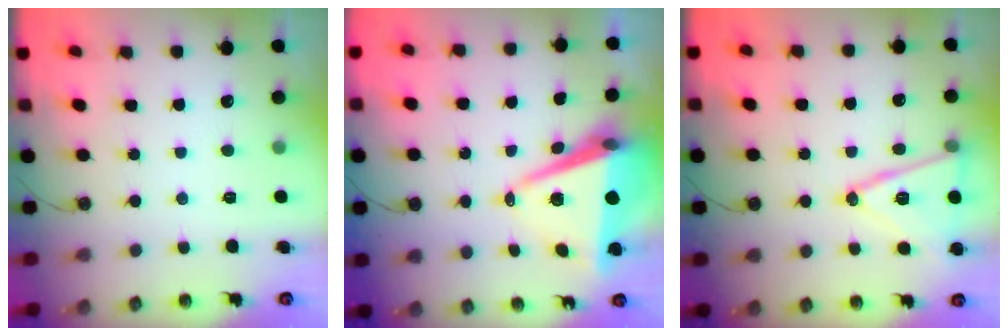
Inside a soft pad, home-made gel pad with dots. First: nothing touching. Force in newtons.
{"total": 10.7, "press": 9.9, "slide": 4.1}
{"total": 15.0, "press": 14.6, "slide": 3.4}